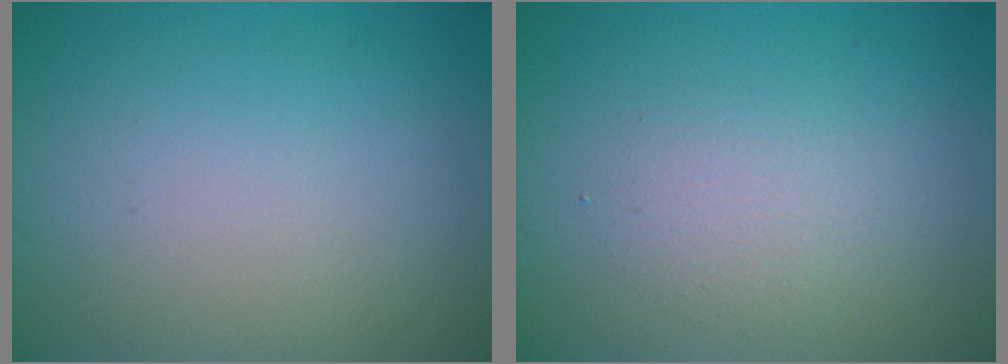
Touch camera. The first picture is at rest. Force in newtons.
{"total": 1.9, "press": 1.9, "slide": 0.2}